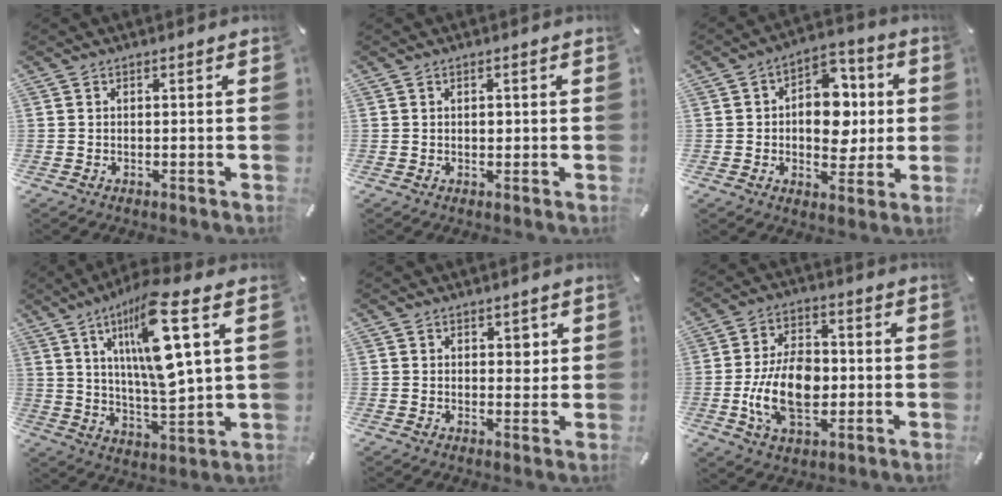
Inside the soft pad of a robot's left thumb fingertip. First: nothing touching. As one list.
[{"total": 0.9, "force": [0.1, 0.6, 0.7], "torque": [-0.015, 0.003, 0.001]}, {"total": 11.4, "force": [0.1, 8.5, 7.7], "torque": [-0.093, 0.005, 0.002]}, {"total": 17.0, "force": [7.7, 3.8, 14.7], "torque": [-0.272, -0.040, 0.115]}, {"total": 2.8, "force": [1.2, 2.0, 1.6], "torque": [-0.001, -0.008, 0.013]}, {"total": 13.9, "force": [-2.0, 9.1, 10.3], "torque": [-0.206, 0.001, -0.035]}]